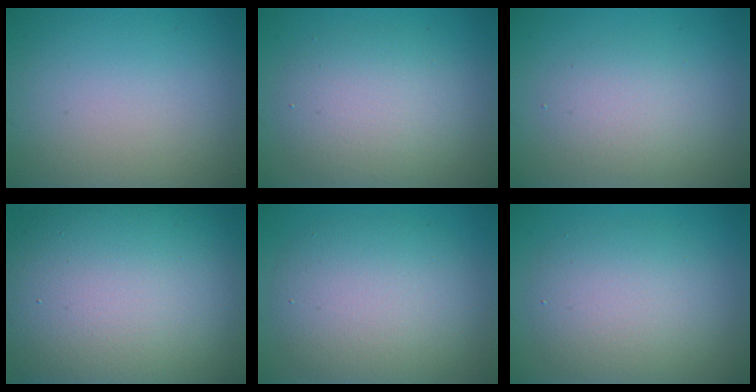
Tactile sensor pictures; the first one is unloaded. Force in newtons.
{"total": 4.9, "press": 4.9, "slide": 0.4}
{"total": 2.7, "press": 2.7, "slide": 0.2}
{"total": 17.6, "press": 17.6, "slide": 1.0}
{"total": 7.1, "press": 7.0, "slide": 0.5}
{"total": 5.3, "press": 5.3, "slide": 0.1}